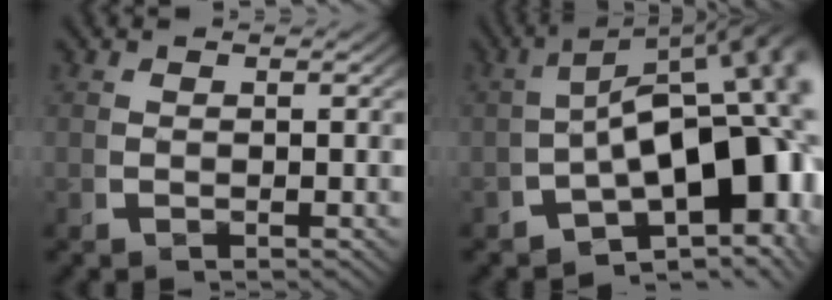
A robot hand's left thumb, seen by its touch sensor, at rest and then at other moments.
{"total": 17.8, "force": [-1.9, 10.3, 14.3], "torque": [-0.192, -0.030, -0.024]}